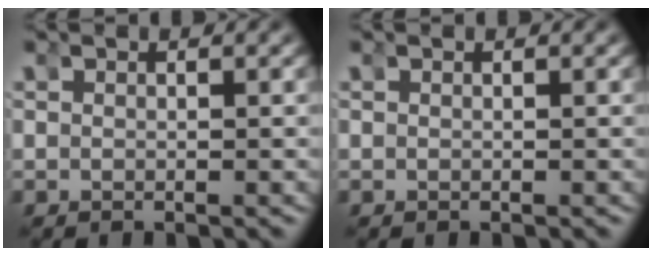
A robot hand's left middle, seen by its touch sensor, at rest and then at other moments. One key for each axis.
{"total": 0.0}